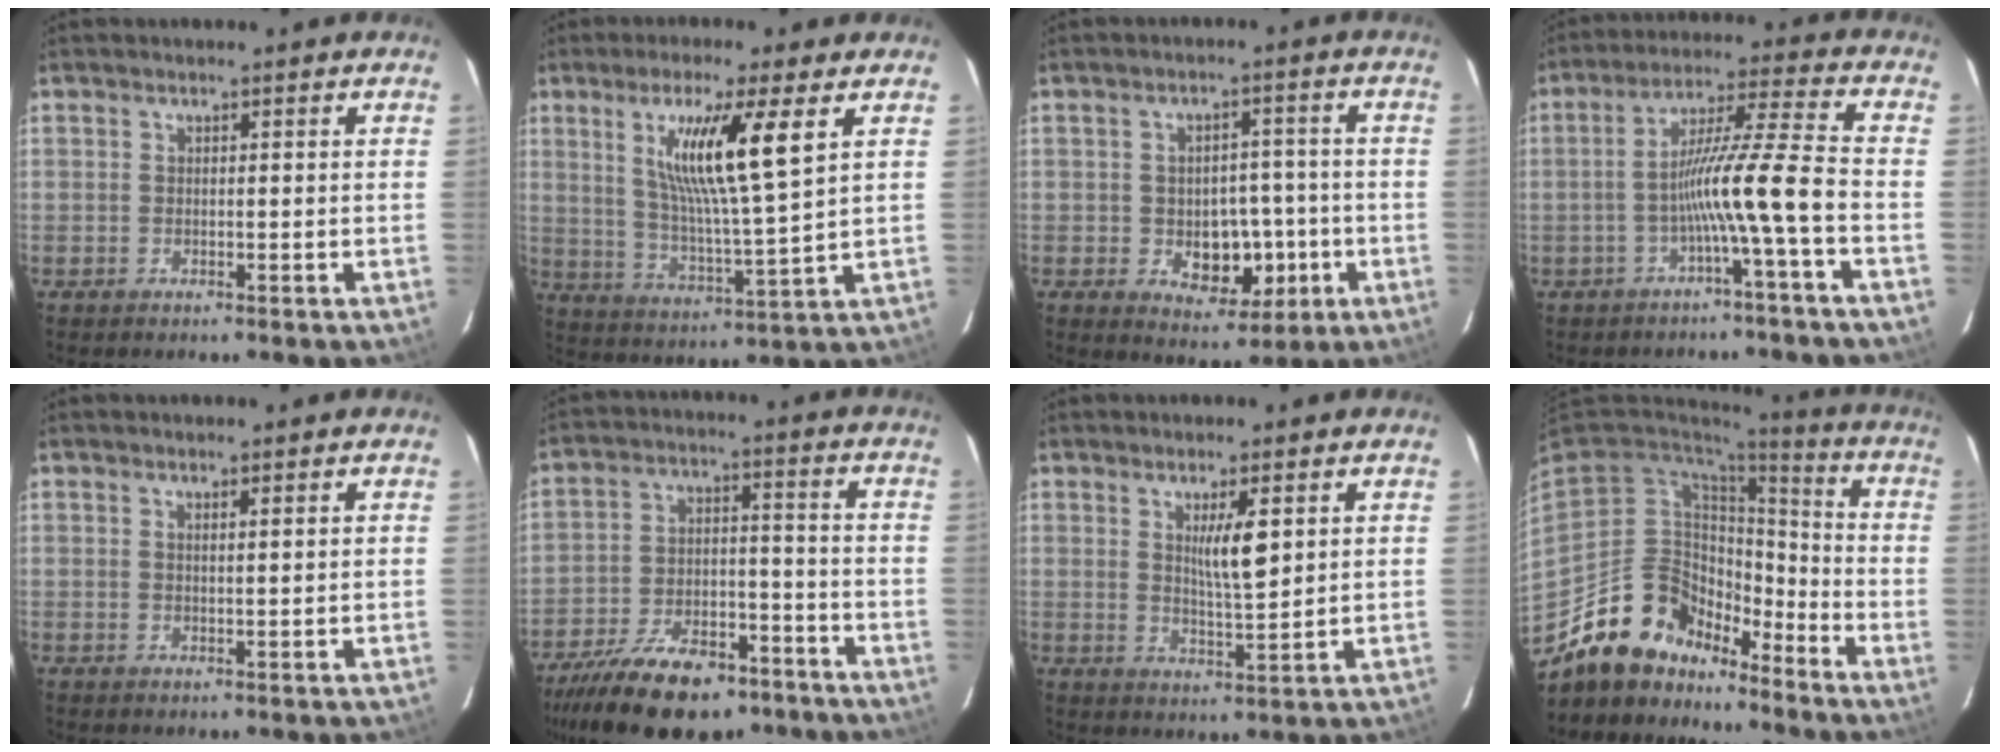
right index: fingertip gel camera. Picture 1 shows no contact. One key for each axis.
{"total": 12.6, "fx": 4.7, "fy": -0.2, "fz": 11.7, "tx": -0.221, "ty": -0.008, "tz": 0.086}
{"total": 8.1, "fx": -2.1, "fy": 5.1, "fz": 5.9, "tx": -0.076, "ty": 0.011, "tz": -0.020}
{"total": 9.6, "fx": -3.2, "fy": -1.7, "fz": 8.9, "tx": -0.156, "ty": 0.021, "tz": -0.055}
{"total": 0.9, "fx": 0.6, "fy": -0.1, "fz": 0.7, "tx": -0.017, "ty": 0.001, "tz": 0.011}
{"total": 16.0, "fx": -11.9, "fy": 6.1, "fz": 8.8, "tx": -0.159, "ty": 0.002, "tz": -0.201}
{"total": 5.4, "fx": 1.8, "fy": 0.7, "fz": 5.1, "tx": -0.089, "ty": -0.008, "tz": 0.035}
{"total": 15.6, "fx": -13.2, "fy": 6.9, "fz": 4.8, "tx": -0.082, "ty": 0.046, "tz": -0.236}